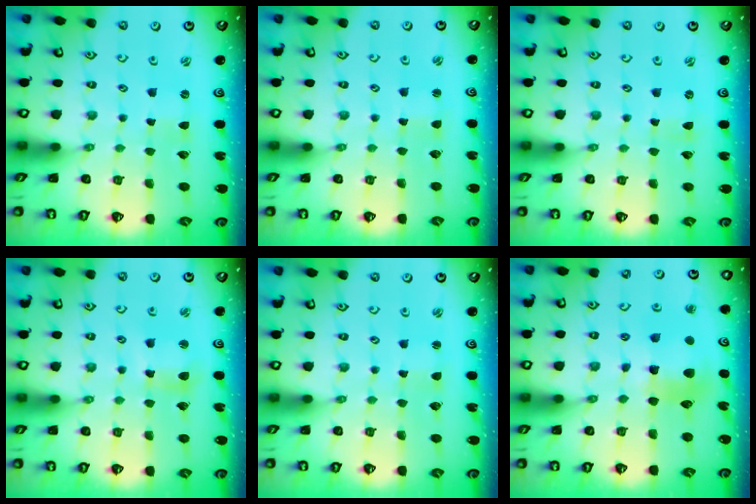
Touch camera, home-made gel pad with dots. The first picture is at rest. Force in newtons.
{"total": 1.2, "press": 1.2, "slide": 0.1}
{"total": 0.0}
{"total": 6.5, "press": 6.4, "slide": 0.9}
{"total": 1.0, "press": 1.0, "slide": 0.1}
{"total": 10.6, "press": 10.6, "slide": 1.2}